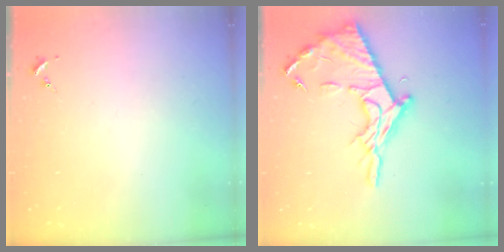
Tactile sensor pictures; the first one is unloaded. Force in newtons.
{"total": 18.3, "press": 18.2, "slide": 1.4}